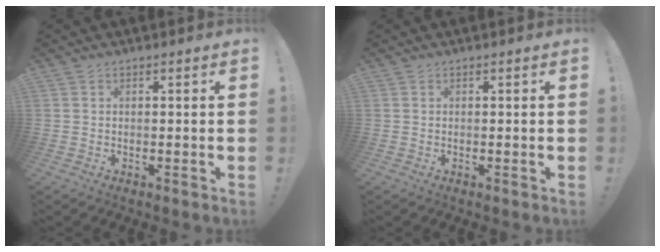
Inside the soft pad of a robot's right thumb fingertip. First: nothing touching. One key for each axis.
{"total": 0.0}